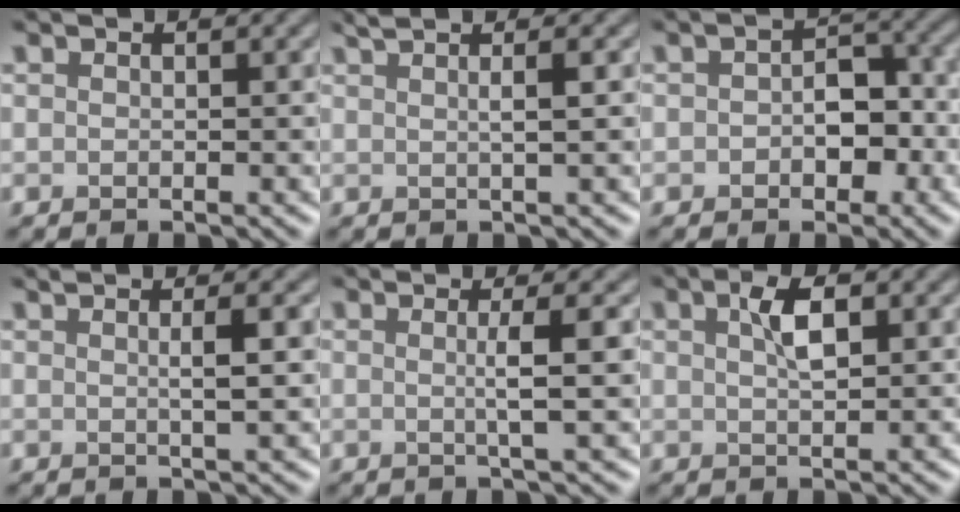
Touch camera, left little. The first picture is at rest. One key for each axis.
{"total": 2.9, "fx": 1.4, "fy": 0.9, "fz": 2.4, "tx": -0.027, "ty": 0.008, "tz": 0.000}
{"total": 3.9, "fx": -0.8, "fy": 2.6, "fz": 2.8, "tx": -0.032, "ty": 0.002, "tz": -0.014}
{"total": 2.7, "fx": 0.6, "fy": 0.7, "fz": 2.5, "tx": -0.035, "ty": 0.007, "tz": 0.002}
{"total": 2.9, "fx": 0.1, "fy": 0.5, "fz": 2.8, "tx": -0.048, "ty": 0.001, "tz": -0.007}
{"total": 2.3, "fx": 0.9, "fy": 0.7, "fz": 1.9, "tx": -0.037, "ty": 0.005, "tz": 0.017}